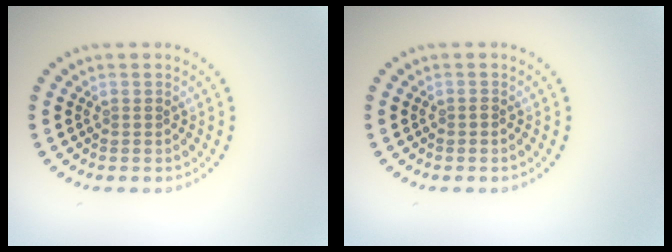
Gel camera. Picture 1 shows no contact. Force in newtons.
{"total": 0.5, "press": 0.5, "slide": 0.2}